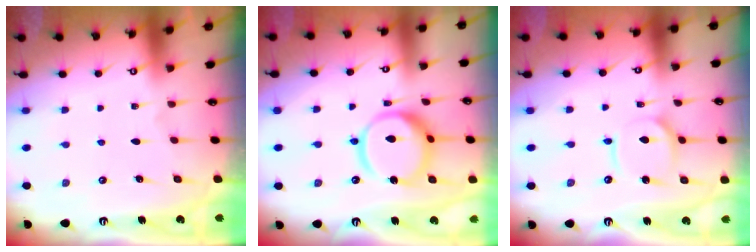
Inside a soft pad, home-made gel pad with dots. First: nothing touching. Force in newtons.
{"total": 15.1, "press": 15.0, "slide": 1.8}
{"total": 7.4, "press": 7.4, "slide": 0.6}